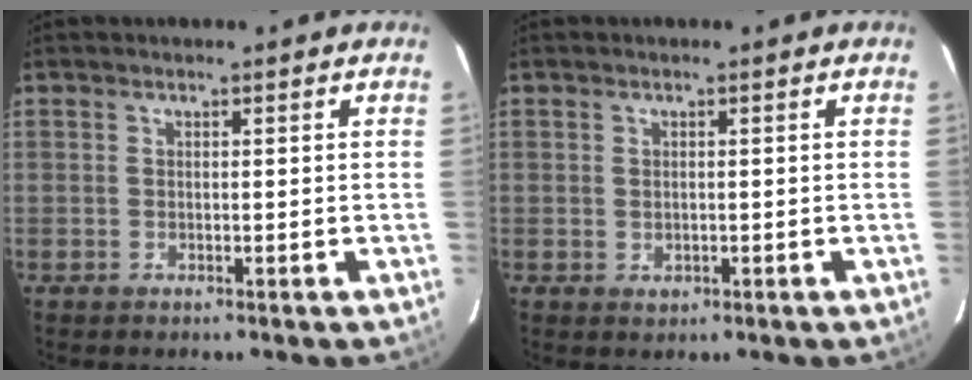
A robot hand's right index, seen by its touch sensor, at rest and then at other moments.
{"total": 1.2, "force": [0.1, 1.0, 0.7], "torque": [-0.010, 0.001, 0.004]}